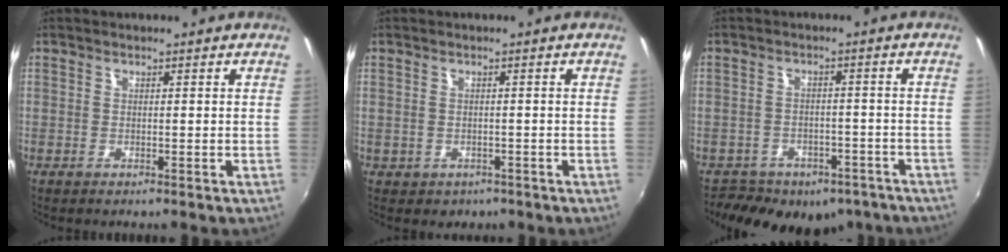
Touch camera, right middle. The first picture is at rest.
{"total": 1.9, "force": [-0.6, 1.7, 0.5], "torque": [-0.014, -0.004, -0.001]}
{"total": 14.9, "force": [-10.8, 8.3, 5.9], "torque": [-0.130, 0.003, -0.131]}